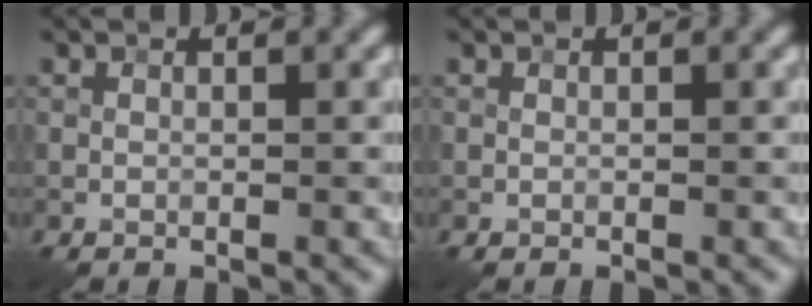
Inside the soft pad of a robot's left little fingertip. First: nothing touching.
{"total": 0.0}